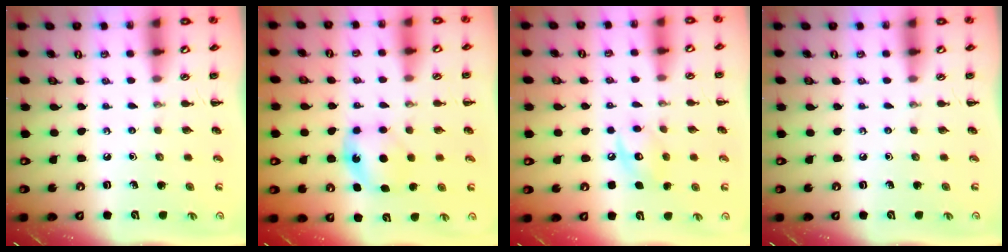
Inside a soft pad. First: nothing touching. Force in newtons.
{"total": 6.3, "press": 6.1, "slide": 1.2}
{"total": 8.6, "press": 8.5, "slide": 0.6}
{"total": 0.0}